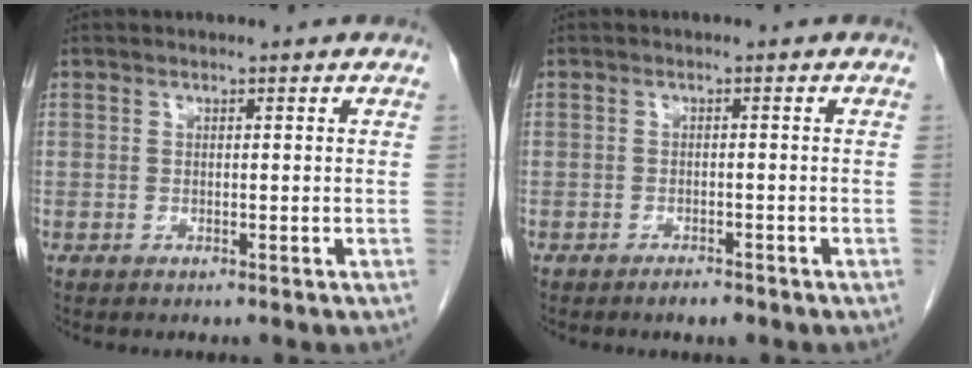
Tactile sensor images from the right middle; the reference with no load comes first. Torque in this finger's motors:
{"motor_torque": [0.48, -0.33, -0.01, 0.01]}